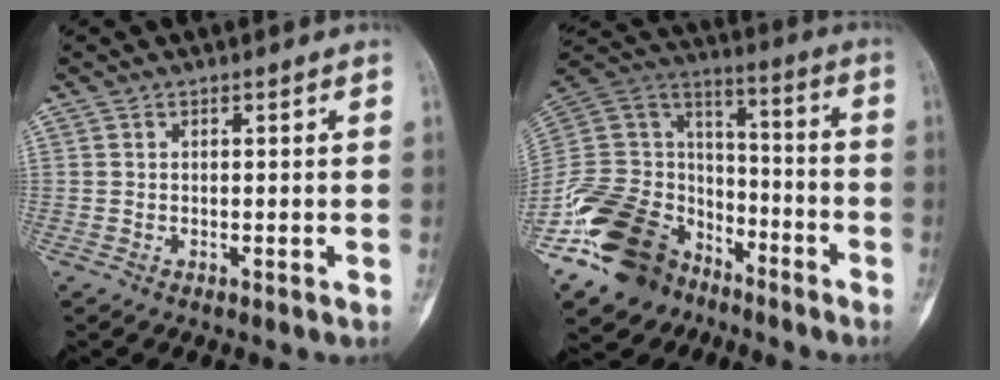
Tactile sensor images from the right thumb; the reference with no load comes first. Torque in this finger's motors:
{"motor_torque": [2.22, 0.84, 1.49, -1.27, 0.39]}